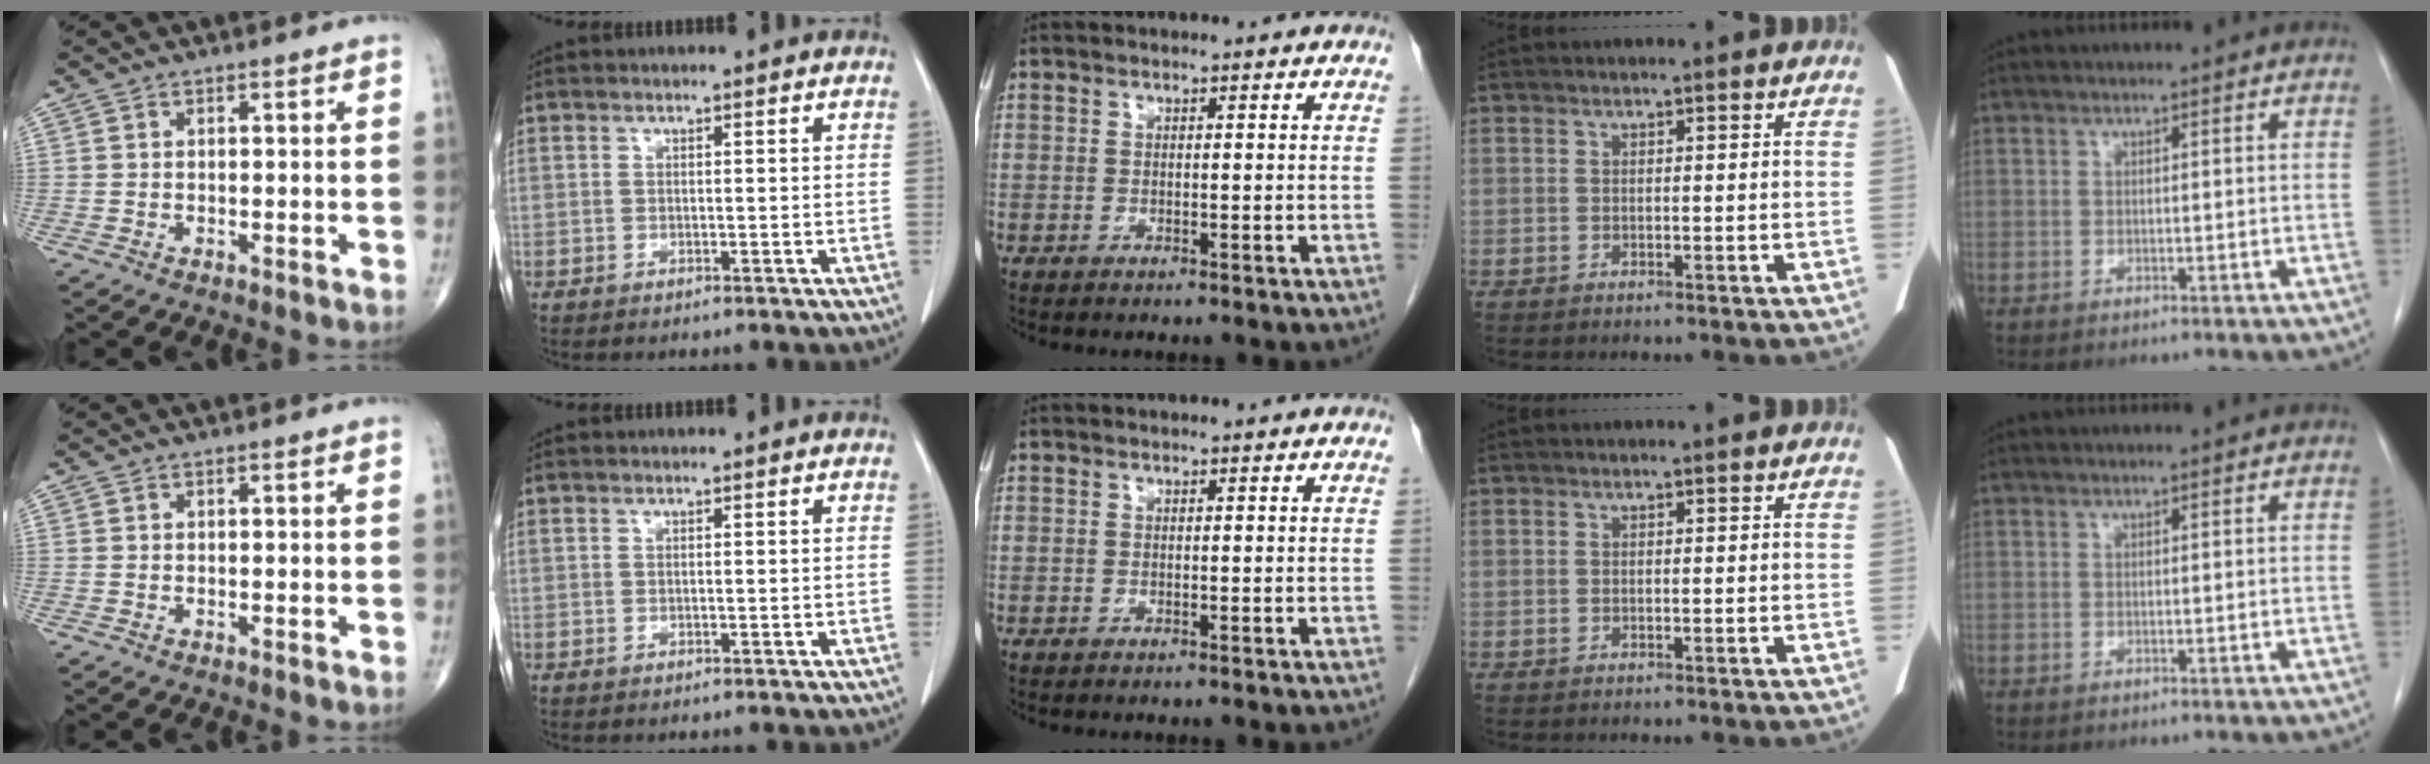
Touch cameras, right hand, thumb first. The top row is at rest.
{}